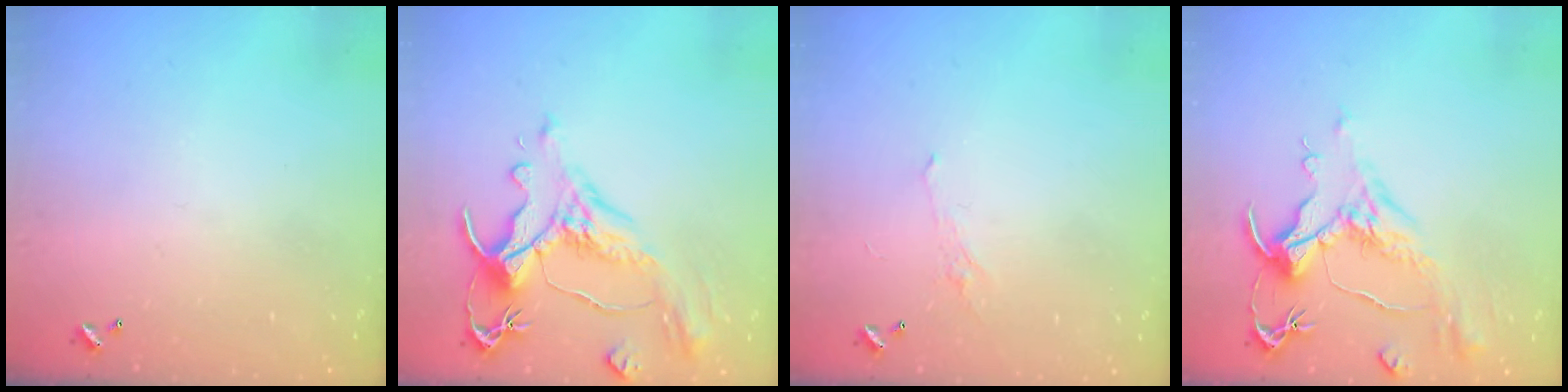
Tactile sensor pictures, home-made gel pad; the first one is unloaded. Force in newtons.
{"total": 1.6, "press": 0.3, "slide": 1.5}
{"total": 1.1, "press": 0.8, "slide": 0.7}
{"total": 1.6, "press": 0.8, "slide": 1.5}